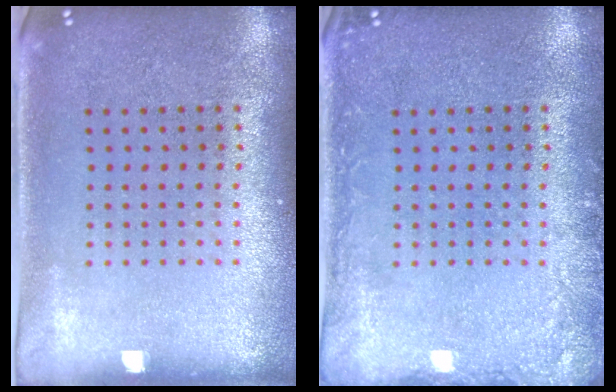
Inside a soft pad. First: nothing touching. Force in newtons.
{"total": 1.7, "press": 1.7, "slide": 0.3}